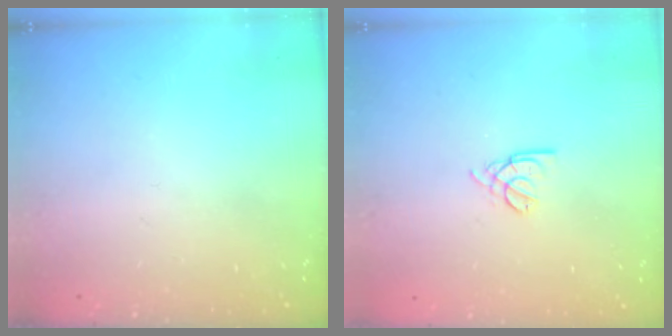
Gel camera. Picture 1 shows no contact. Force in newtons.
{"total": 2.2, "press": 2.1, "slide": 0.5}